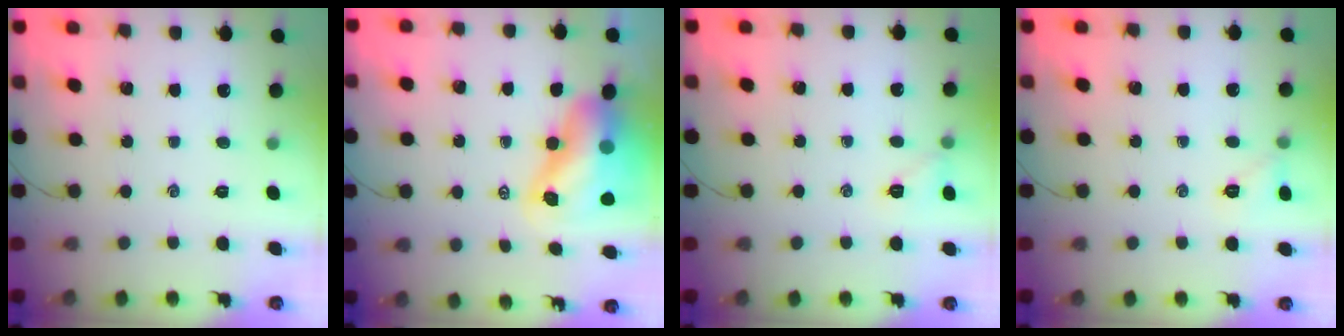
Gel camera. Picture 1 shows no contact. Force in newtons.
{"total": 12.0, "press": 11.5, "slide": 3.6}
{"total": 6.4, "press": 6.3, "slide": 1.3}
{"total": 5.5, "press": 5.3, "slide": 1.6}